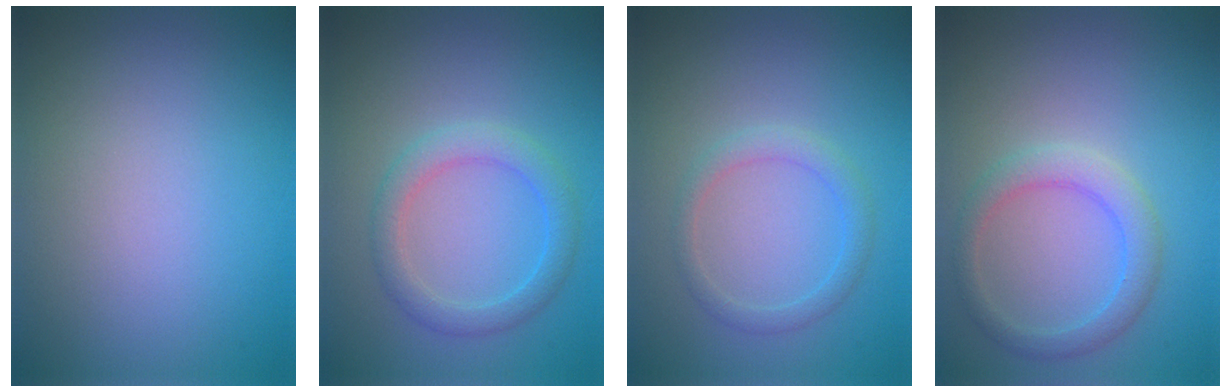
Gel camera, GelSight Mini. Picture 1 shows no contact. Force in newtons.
{"total": 2.9, "press": 2.9, "slide": 0.1}
{"total": 2.0, "press": 2.0, "slide": 0.3}
{"total": 2.9, "press": 2.9, "slide": 0.1}